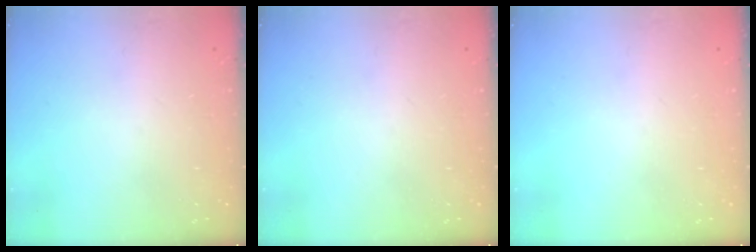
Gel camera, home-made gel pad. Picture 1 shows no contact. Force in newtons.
{"total": 0.0}
{"total": 0.0}